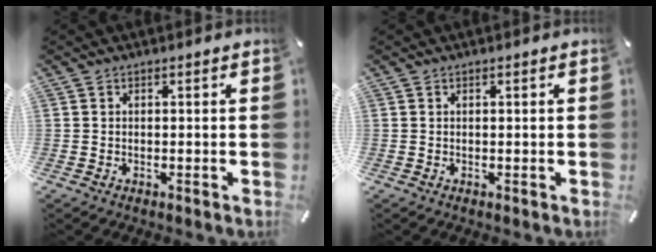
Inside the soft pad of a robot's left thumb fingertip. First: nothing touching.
{"total": 0.0}